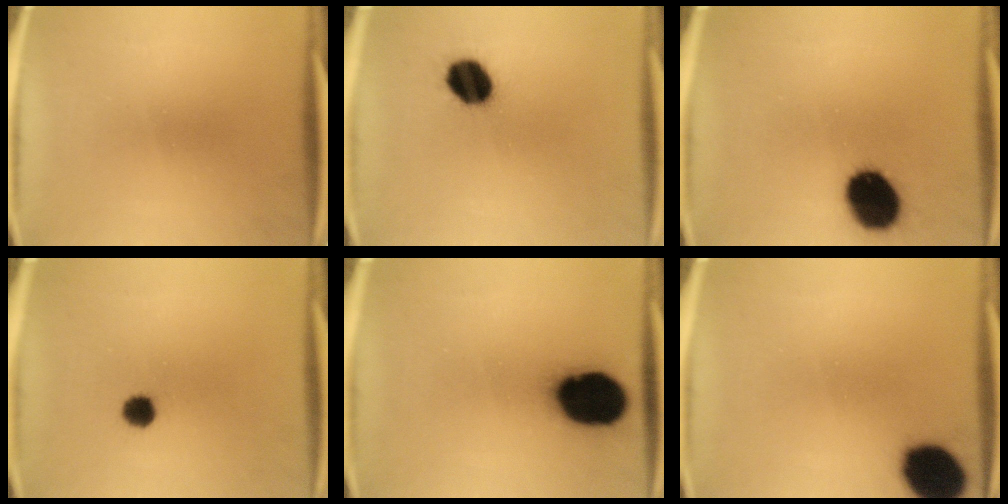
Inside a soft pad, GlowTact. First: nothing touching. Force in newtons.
{"total": 9.8}
{"total": 15.0}
{"total": 3.7}
{"total": 19.3}
{"total": 14.4}